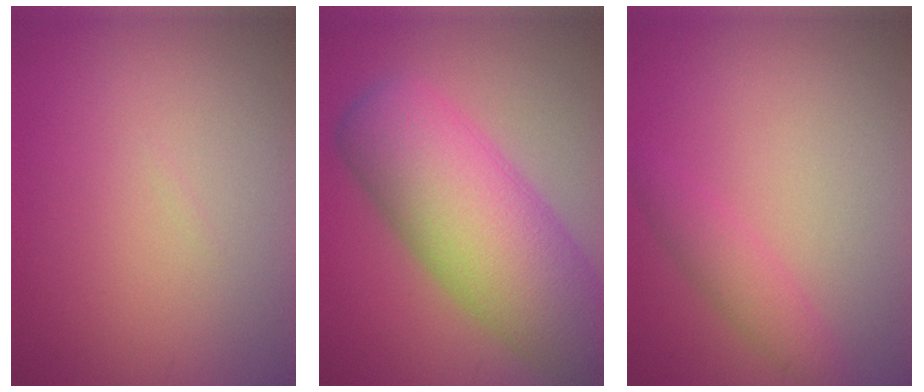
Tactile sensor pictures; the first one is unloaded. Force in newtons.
{"total": 11.9, "press": 11.9, "slide": 0.5}
{"total": 2.1, "press": 2.0, "slide": 0.2}